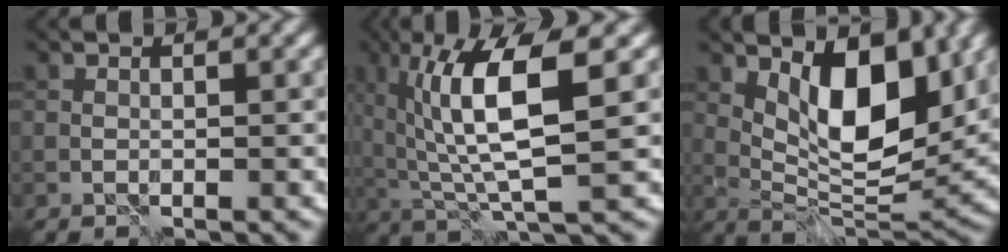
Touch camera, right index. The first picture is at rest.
{"total": 8.3, "force": [2.4, 2.2, 7.6], "torque": [-0.136, -0.005, 0.046]}
{"total": 8.9, "force": [3.4, 3.9, 7.3], "torque": [-0.115, -0.012, 0.059]}